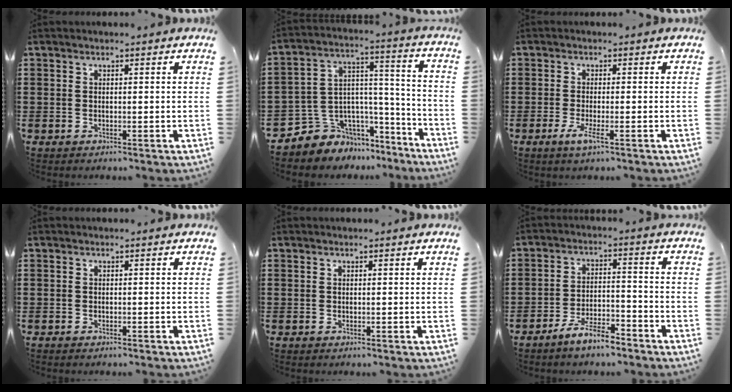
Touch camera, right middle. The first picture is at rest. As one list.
[{"total": 6.3, "force": [-4.5, 4.4, -0.7], "torque": [-0.015, -0.003, -0.086]}, {"total": 2.8, "force": [-1.2, 0.5, 2.4], "torque": [-0.055, -0.006, -0.028]}, {"total": 0.0}, {"total": 0.0}, {"total": 6.1, "force": [-5.3, 1.2, 2.8], "torque": [-0.057, 0.005, -0.102]}]